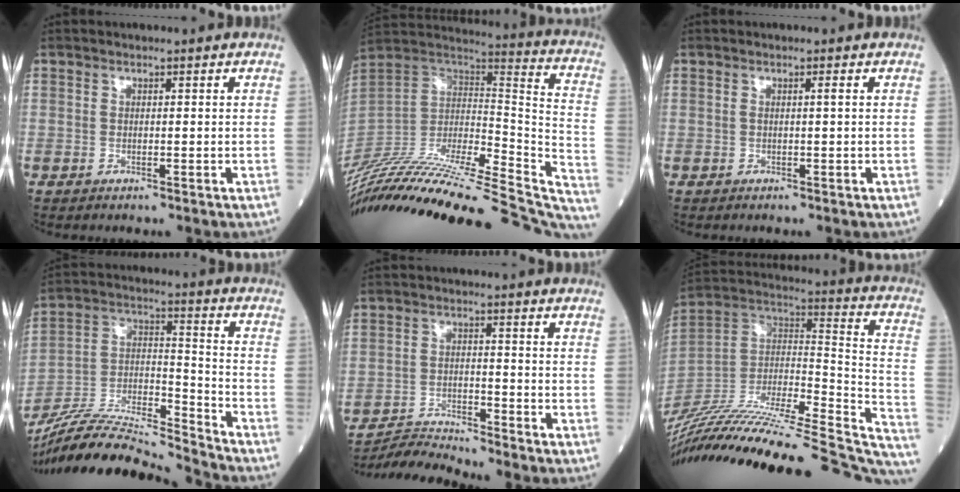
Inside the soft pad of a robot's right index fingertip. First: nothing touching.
{"total": 42.6, "force": [-36.6, 5.2, 21.2], "torque": [-0.313, -0.068, -0.531]}
{"total": 0.6, "force": [0.1, -0.2, 0.6], "torque": [-0.011, 0.000, 0.001]}
{"total": 18.7, "force": [-17.8, -0.4, 5.8], "torque": [-0.112, 0.012, -0.317]}
{"total": 5.4, "force": [-5.0, -1.8, -0.7], "torque": [0.000, -0.014, -0.095]}
{"total": 39.3, "force": [-32.8, 4.9, 21.1], "torque": [-0.304, -0.040, -0.488]}